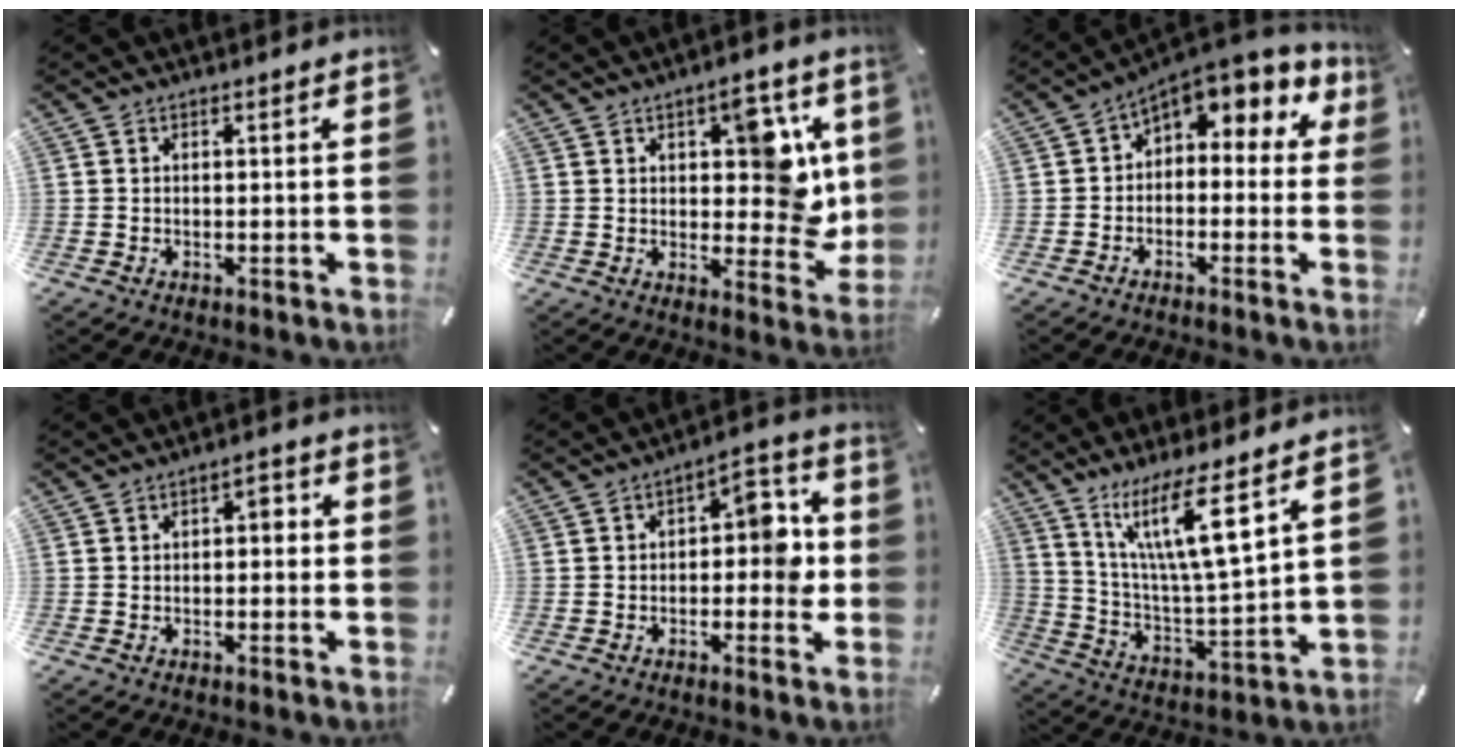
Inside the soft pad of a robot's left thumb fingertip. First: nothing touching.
{"total": 12.3, "force": [2.9, 7.1, 9.6], "torque": [-0.093, -0.016, 0.047]}
{"total": 4.6, "force": [1.7, 3.2, 2.9], "torque": [-0.057, -0.016, 0.029]}
{"total": 2.6, "force": [-0.4, 1.6, 2.1], "torque": [-0.033, 0.009, -0.013]}
{"total": 8.4, "force": [-0.6, 4.9, 6.8], "torque": [-0.076, 0.002, -0.020]}
{"total": 14.3, "force": [9.5, 1.7, 10.6], "torque": [-0.212, -0.040, 0.158]}